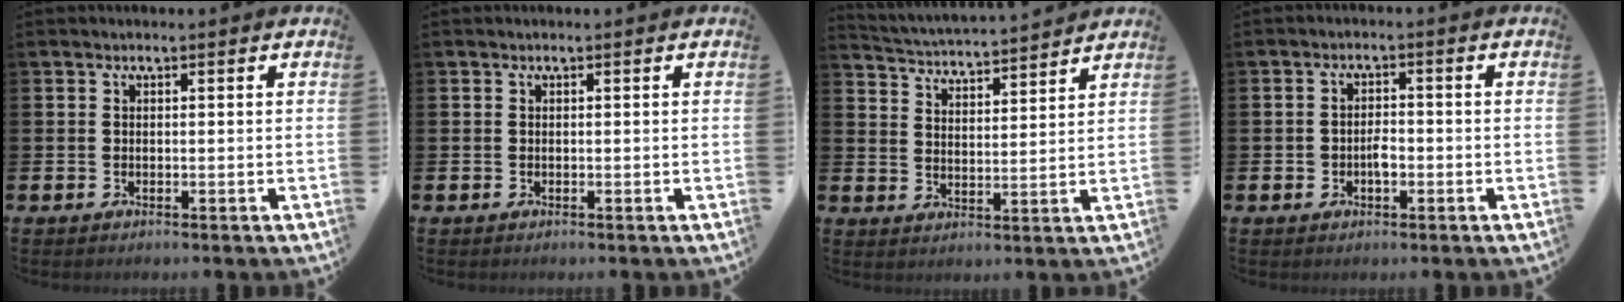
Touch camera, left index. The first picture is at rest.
{"total": 0.0}
{"total": 4.2, "force": [4.2, 0.0, -0.1], "torque": [-0.018, -0.039, 0.071]}
{"total": 2.3, "force": [-0.6, 1.5, 1.6], "torque": [-0.016, -0.001, -0.016]}